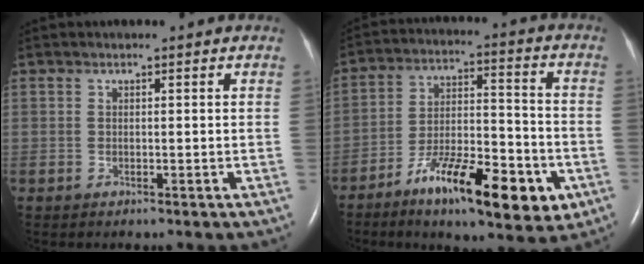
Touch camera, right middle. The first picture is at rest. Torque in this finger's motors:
{"motor_torque": [1.30, -0.84, 0.80, 0.17]}